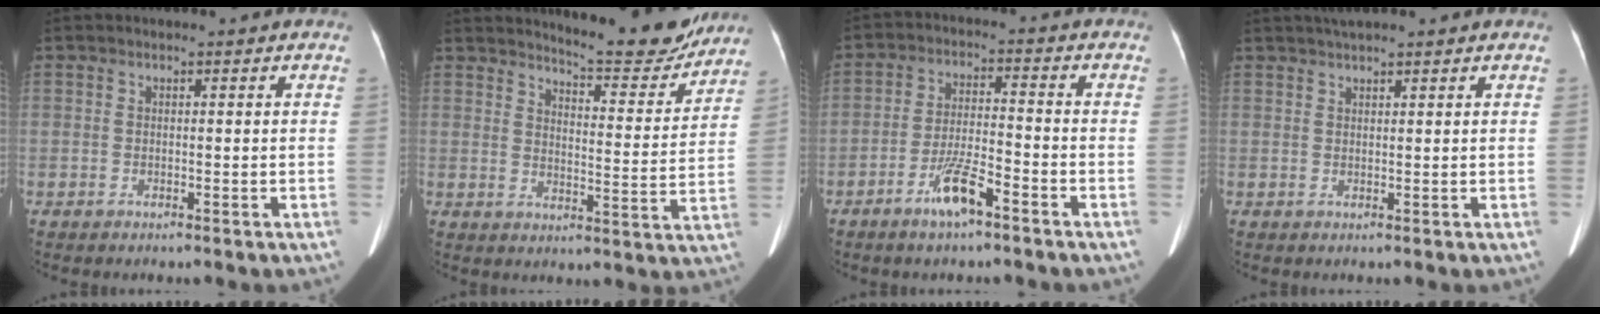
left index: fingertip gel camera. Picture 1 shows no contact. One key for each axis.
{"total": 12.3, "fx": 11.8, "fy": 1.2, "fz": 3.4, "tx": -0.044, "ty": -0.033, "tz": 0.148}
{"total": 6.5, "fx": -4.4, "fy": 0.9, "fz": 4.8, "tx": -0.102, "ty": -0.006, "tz": -0.080}
{"total": 3.0, "fx": 2.5, "fy": 0.2, "fz": 1.7, "tx": -0.029, "ty": 0.022, "tz": 0.041}